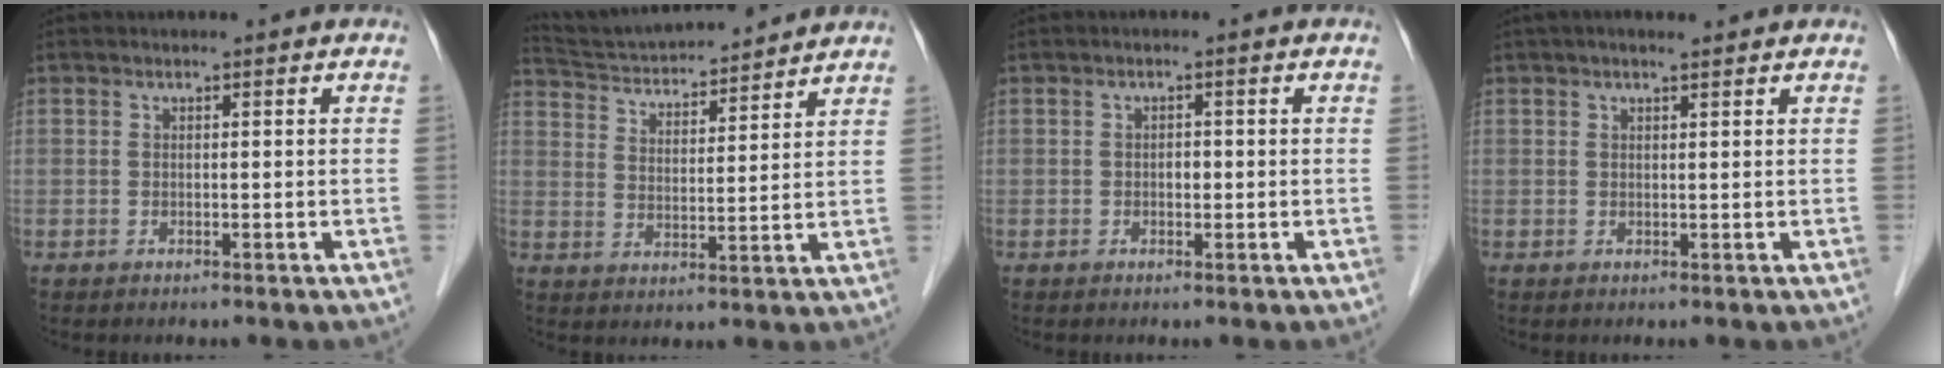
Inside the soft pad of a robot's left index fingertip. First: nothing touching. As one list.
[{"total": 14.5, "force": [13.7, 1.4, 4.4], "torque": [-0.083, 0.023, 0.223]}, {"total": 1.1, "force": [-0.1, 0.7, 0.8], "torque": [-0.012, 0.003, -0.003]}, {"total": 3.1, "force": [2.4, 0.6, 1.9], "torque": [-0.031, 0.023, 0.037]}]